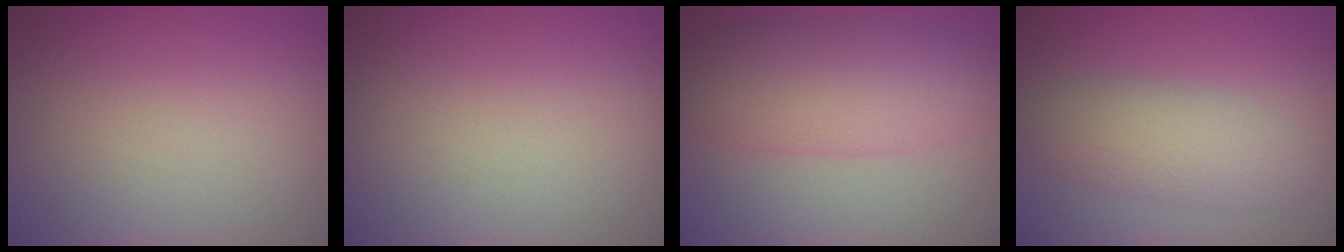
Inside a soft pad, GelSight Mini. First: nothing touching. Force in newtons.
{"total": 0.0}
{"total": 6.2, "press": 6.2, "slide": 0.0}
{"total": 3.8, "press": 3.8, "slide": 0.1}